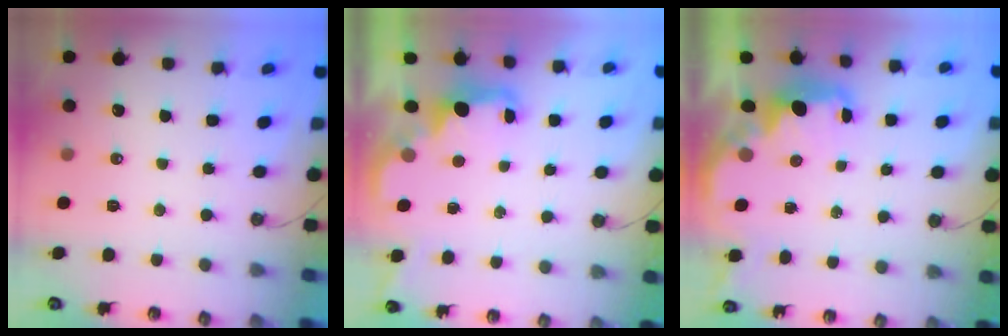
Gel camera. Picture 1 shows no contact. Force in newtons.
{"total": 2.2, "press": 2.0, "slide": 0.8}
{"total": 2.8, "press": 2.8, "slide": 0.5}